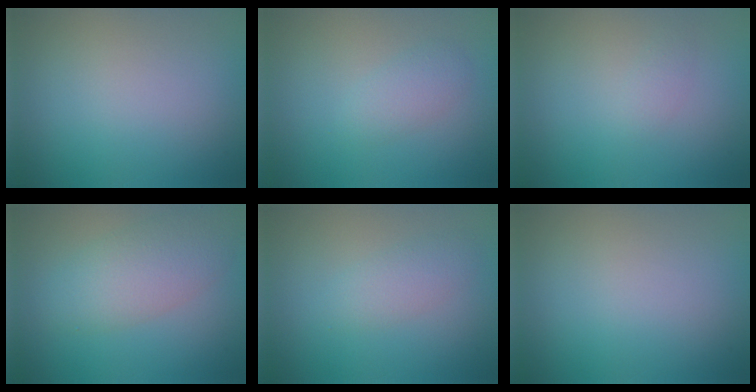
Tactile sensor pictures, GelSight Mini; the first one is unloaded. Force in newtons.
{"total": 1.8, "press": 1.8, "slide": 0.2}
{"total": 0.8, "press": 0.8, "slide": 0.0}
{"total": 4.5, "press": 4.5, "slide": 0.3}
{"total": 1.8, "press": 1.8, "slide": 0.0}
{"total": 0.0}